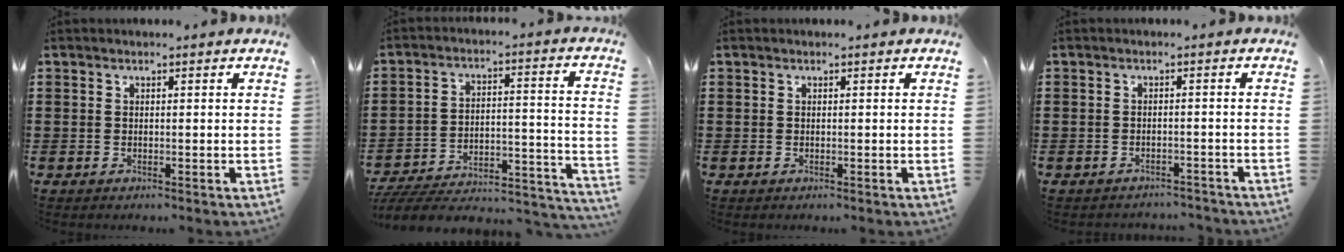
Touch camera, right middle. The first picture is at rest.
{"total": 4.8, "force": [-4.3, 1.0, 1.8], "torque": [-0.037, -0.007, -0.091]}
{"total": 0.0}
{"total": 1.8, "force": [-1.8, 0.3, -0.2], "torque": [-0.003, 0.002, -0.041]}